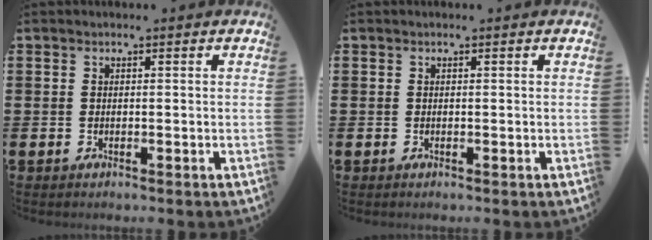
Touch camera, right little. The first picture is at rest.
{"total": 0.0}